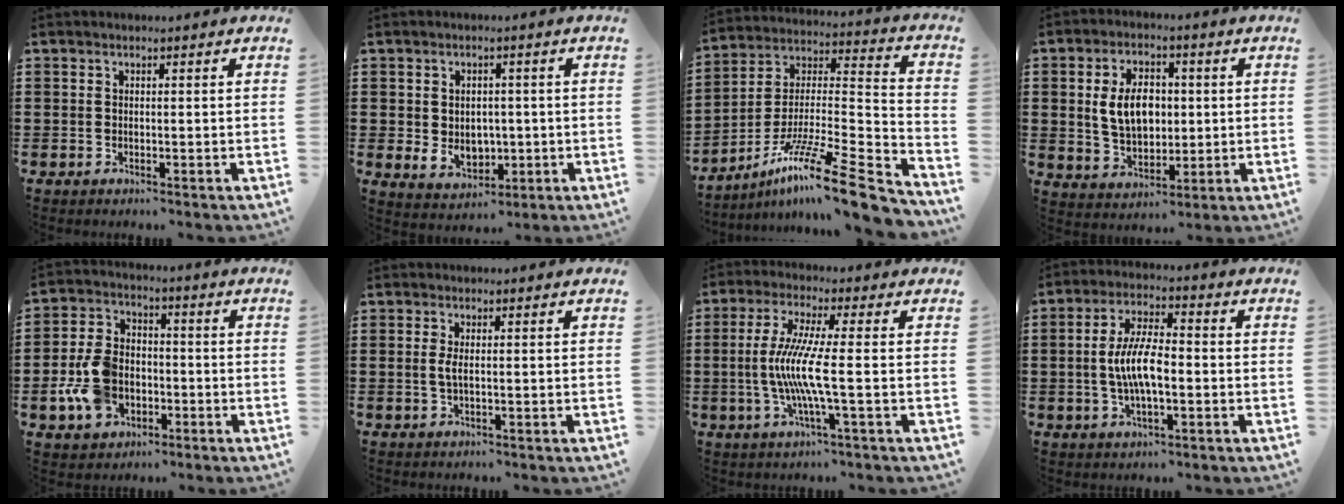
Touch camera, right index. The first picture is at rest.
{"total": 4.2, "force": [0.1, 3.4, 2.4], "torque": [-0.039, 0.003, -0.002]}
{"total": 15.2, "force": [-11.2, 1.1, 10.2], "torque": [-0.172, 0.018, -0.202]}
{"total": 7.7, "force": [0.7, 5.1, 5.7], "torque": [-0.120, 0.006, 0.005]}
{"total": 9.2, "force": [-2.5, 6.4, 6.2], "torque": [-0.157, 0.007, -0.049]}
{"total": 1.7, "force": [-0.1, 0.2, 1.7], "torque": [-0.041, -0.006, -0.004]}
{"total": 9.1, "force": [-1.5, -0.1, 8.9], "torque": [-0.192, -0.022, -0.040]}
{"total": 7.9, "force": [-1.0, 2.7, 7.3], "torque": [-0.156, -0.003, -0.025]}